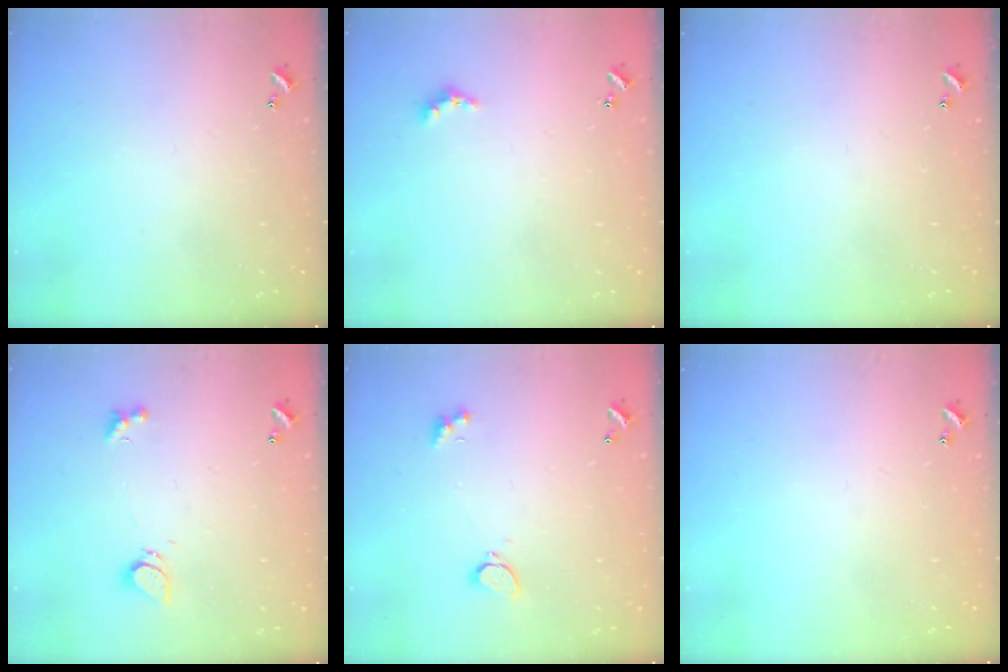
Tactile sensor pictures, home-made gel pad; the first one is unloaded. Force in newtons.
{"total": 2.4, "press": 2.3, "slide": 0.5}
{"total": 0.0}
{"total": 2.1, "press": 2.0, "slide": 0.7}
{"total": 1.9, "press": 1.8, "slide": 0.6}
{"total": 0.0}